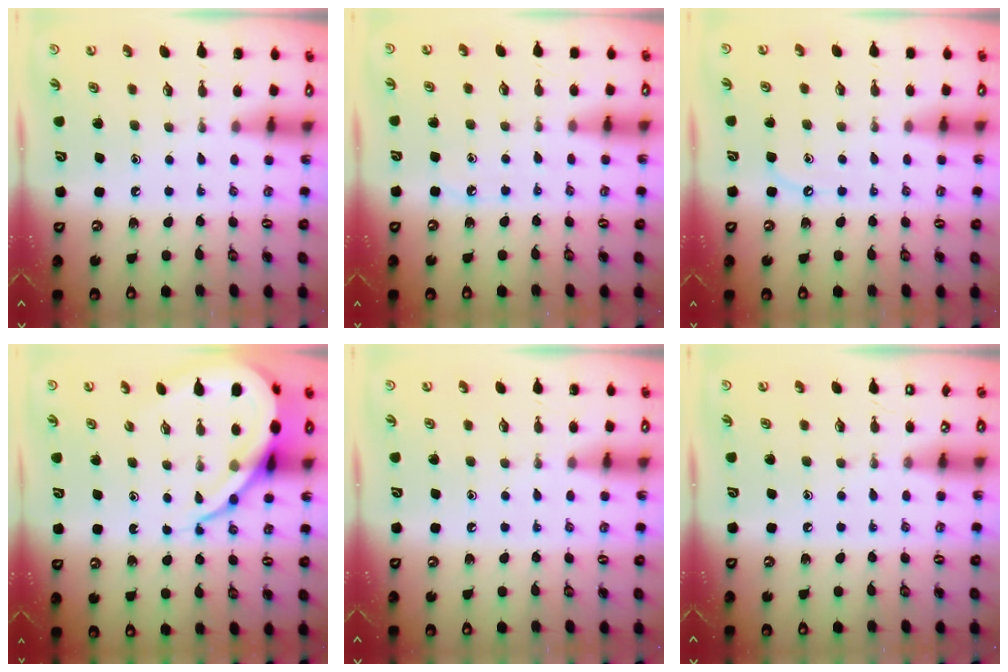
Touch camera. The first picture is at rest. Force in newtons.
{"total": 3.5, "press": 3.4, "slide": 0.5}
{"total": 5.5, "press": 5.5, "slide": 0.7}
{"total": 12.6, "press": 12.5, "slide": 1.2}
{"total": 0.0}
{"total": 0.0}